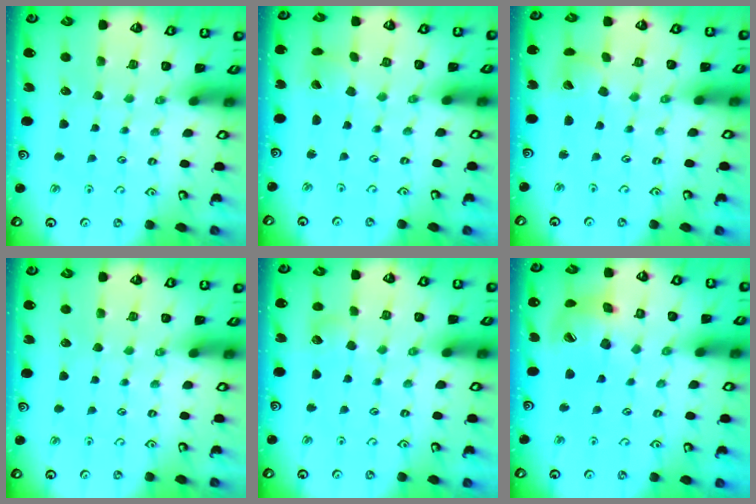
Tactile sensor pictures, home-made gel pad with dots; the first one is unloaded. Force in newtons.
{"total": 1.8, "press": 1.8, "slide": 0.4}
{"total": 4.8, "press": 4.8, "slide": 0.5}
{"total": 0.0}
{"total": 4.3, "press": 4.3, "slide": 0.5}
{"total": 15.1, "press": 14.9, "slide": 2.4}